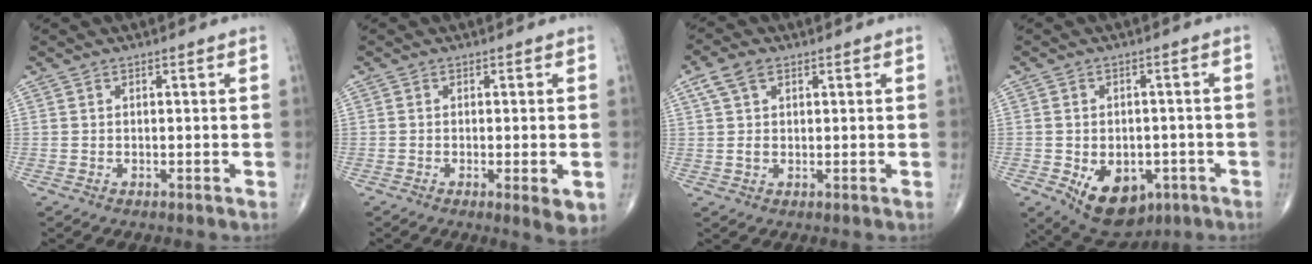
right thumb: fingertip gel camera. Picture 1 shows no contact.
{"total": 4.3, "force": [-1.2, 1.1, 4.0], "torque": [-0.060, -0.012, -0.018]}
{"total": 4.8, "force": [2.1, 2.9, 3.2], "torque": [-0.059, 0.003, 0.043]}
{"total": 12.3, "force": [-5.0, 8.0, 7.9], "torque": [-0.096, 0.010, -0.061]}